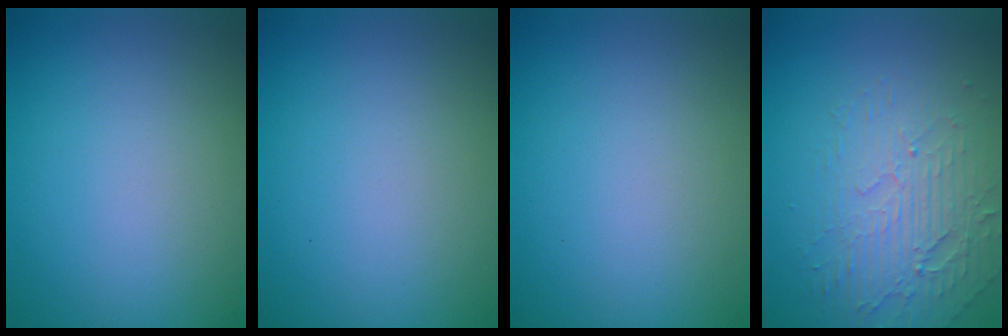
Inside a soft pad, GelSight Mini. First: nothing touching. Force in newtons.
{"total": 0.0}
{"total": 0.0}
{"total": 3.9, "press": 3.4, "slide": 1.8}